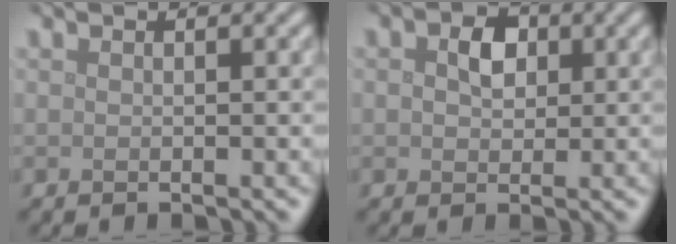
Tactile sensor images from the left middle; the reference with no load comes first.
{"total": 2.4, "force": [0.5, 1.8, 1.5], "torque": [-0.030, 0.002, 0.006]}